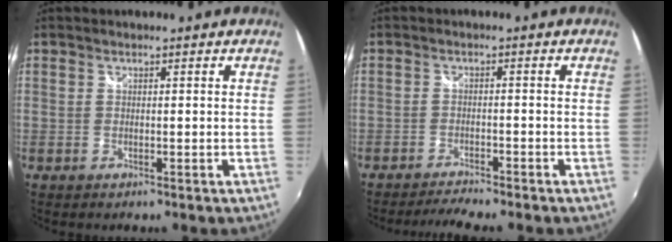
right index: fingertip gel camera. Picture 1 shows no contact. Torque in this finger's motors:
{"motor_torque": [0.36, -0.36, 0.06, 0.01]}